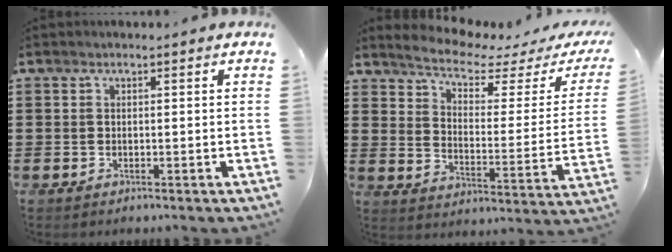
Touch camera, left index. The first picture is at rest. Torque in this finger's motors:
{"motor_torque": [2.14, 0.00, 0.32, 0.01]}